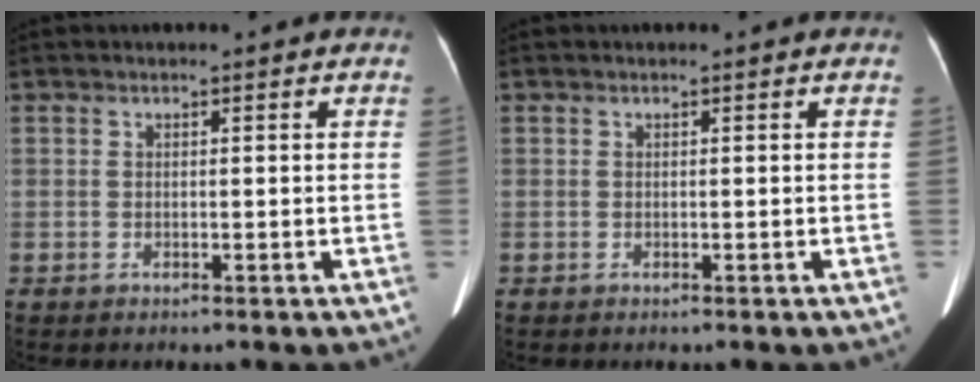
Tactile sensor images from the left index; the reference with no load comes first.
{"total": 0.0}